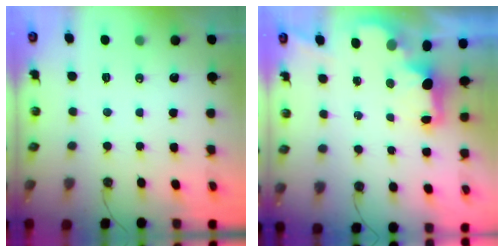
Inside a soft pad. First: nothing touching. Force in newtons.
{"total": 2.2, "press": 2.0, "slide": 0.8}